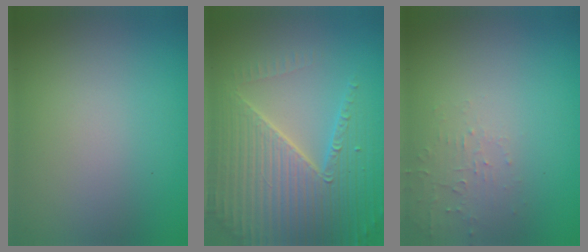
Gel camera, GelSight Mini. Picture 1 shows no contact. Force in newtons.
{"total": 7.1, "press": 6.9, "slide": 1.7}
{"total": 1.5, "press": 1.5, "slide": 0.3}